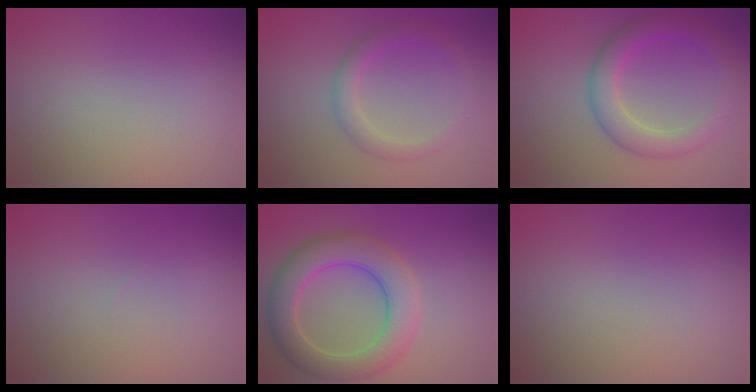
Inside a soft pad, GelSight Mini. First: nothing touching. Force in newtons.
{"total": 2.4, "press": 2.4, "slide": 0.1}
{"total": 4.2, "press": 4.2, "slide": 0.2}
{"total": 0.0}
{"total": 6.1, "press": 6.1, "slide": 0.2}
{"total": 0.0}